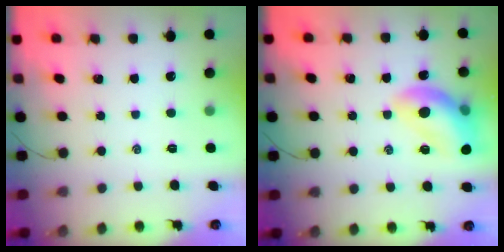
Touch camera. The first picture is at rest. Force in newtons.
{"total": 14.9, "press": 14.8, "slide": 1.7}